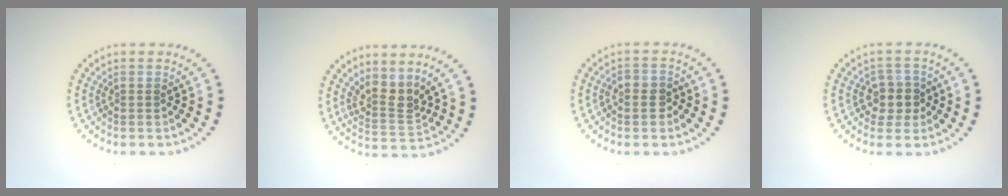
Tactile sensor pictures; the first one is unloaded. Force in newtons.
{"total": 2.8, "press": 2.0, "slide": 1.9}
{"total": 2.0, "press": 1.9, "slide": 0.5}
{"total": 2.6, "press": 2.3, "slide": 1.1}